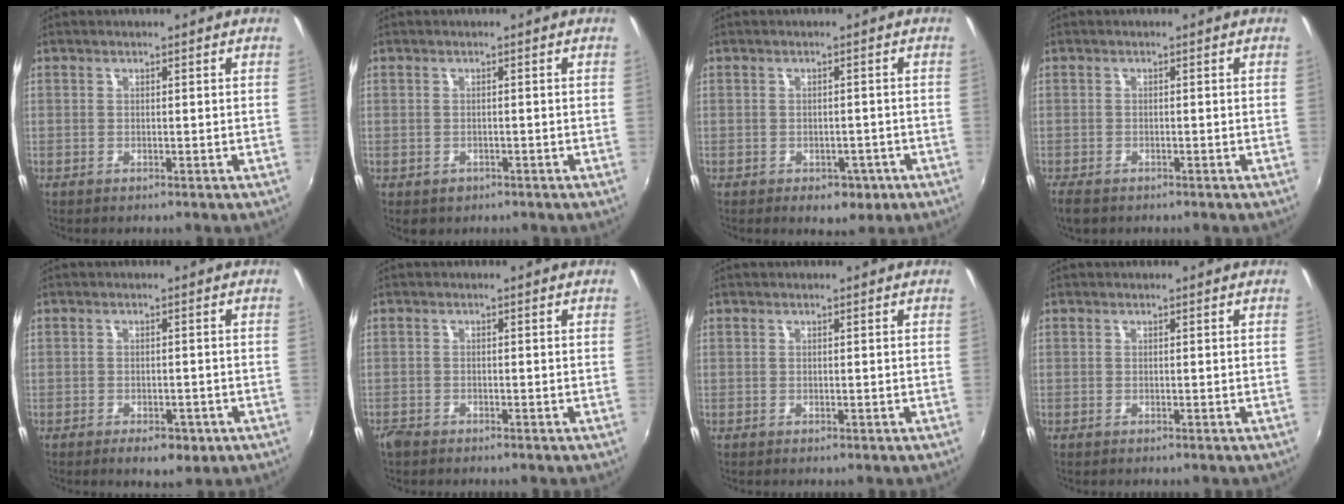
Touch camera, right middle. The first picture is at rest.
{"total": 2.0, "force": [-0.9, 1.6, 0.7], "torque": [-0.016, -0.006, -0.010]}
{"total": 4.9, "force": [-2.6, 3.4, 2.5], "torque": [-0.045, -0.008, -0.025]}
{"total": 3.7, "force": [-2.7, 1.7, 1.8], "torque": [-0.044, -0.016, -0.051]}
{"total": 4.9, "force": [-2.9, 2.5, 3.1], "torque": [-0.062, -0.013, -0.037]}
{"total": 2.0, "force": [-1.7, 0.8, 0.5], "torque": [-0.016, -0.007, -0.036]}
{"total": 0.0}
{"total": 0.0}